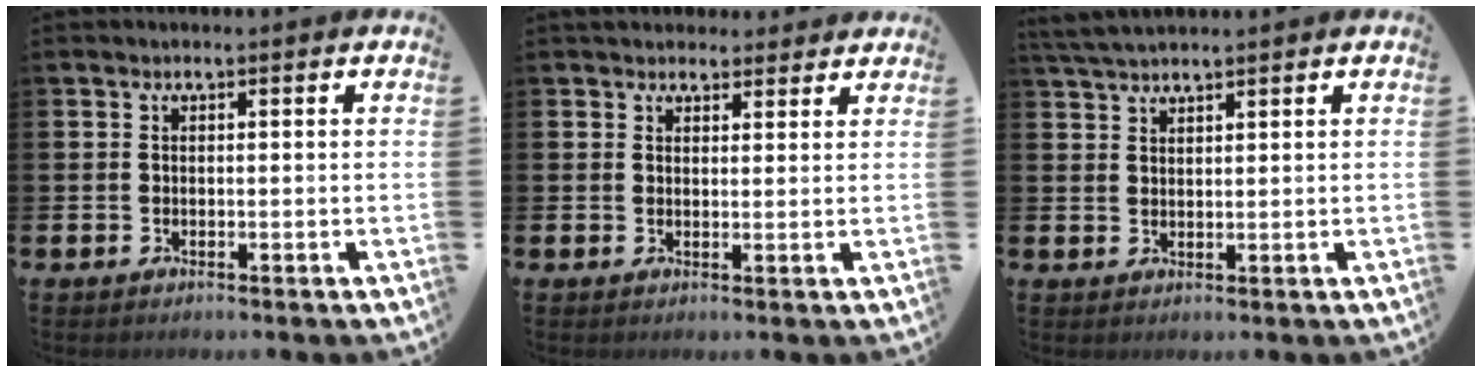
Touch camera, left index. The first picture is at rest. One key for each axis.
{"total": 3.0, "fx": 2.8, "fy": 1.1, "fz": -0.1, "tx": 0.015, "ty": -0.014, "tz": 0.049}
{"total": 3.1, "fx": 2.9, "fy": 0.5, "fz": 1.0, "tx": -0.030, "ty": -0.003, "tz": 0.057}